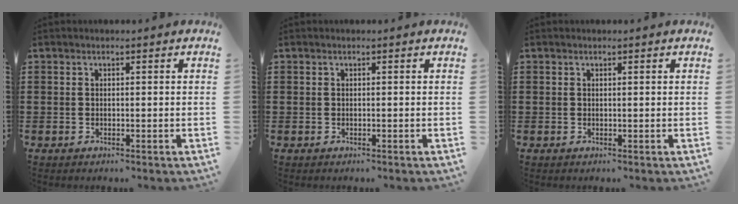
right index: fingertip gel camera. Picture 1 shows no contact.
{"total": 0.0}
{"total": 0.0}